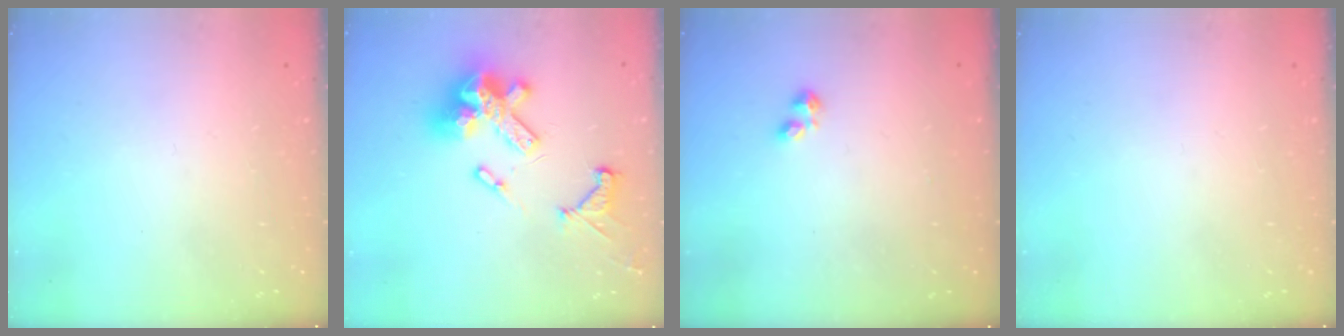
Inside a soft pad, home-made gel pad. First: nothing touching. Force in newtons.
{"total": 17.5, "press": 17.4, "slide": 1.9}
{"total": 1.0, "press": 0.9, "slide": 0.4}
{"total": 0.0}